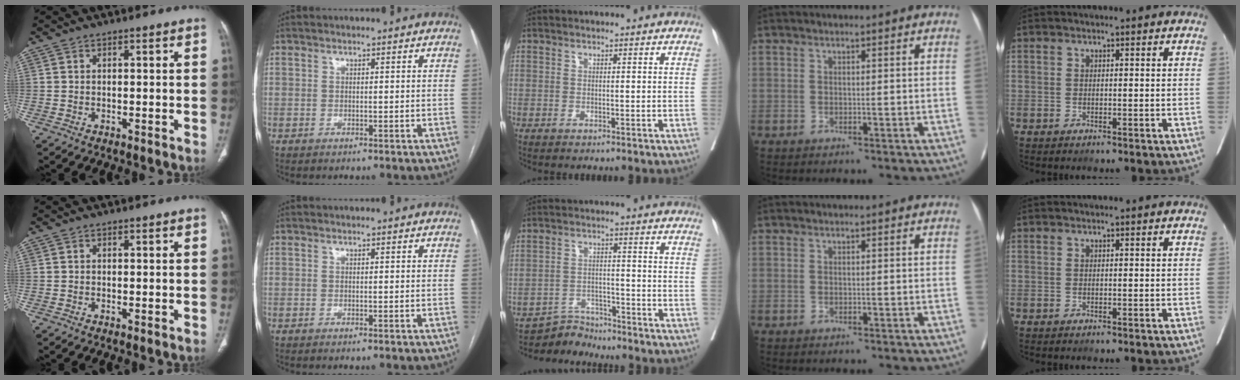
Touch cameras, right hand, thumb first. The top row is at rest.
{"middle": {"total": 4.1, "force": [-3.9, 0.5, -1.2], "torque": [0.024, 0.003, -0.066]}}